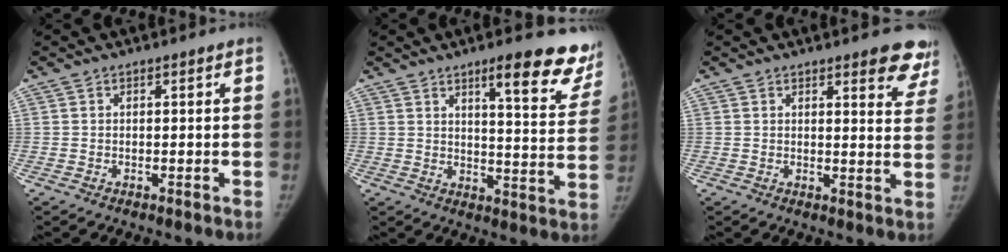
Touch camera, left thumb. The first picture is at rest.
{"total": 15.7, "force": [11.0, 3.7, 10.6], "torque": [-0.089, -0.064, 0.135]}
{"total": 8.6, "force": [6.6, 2.8, 4.8], "torque": [-0.017, -0.035, 0.059]}